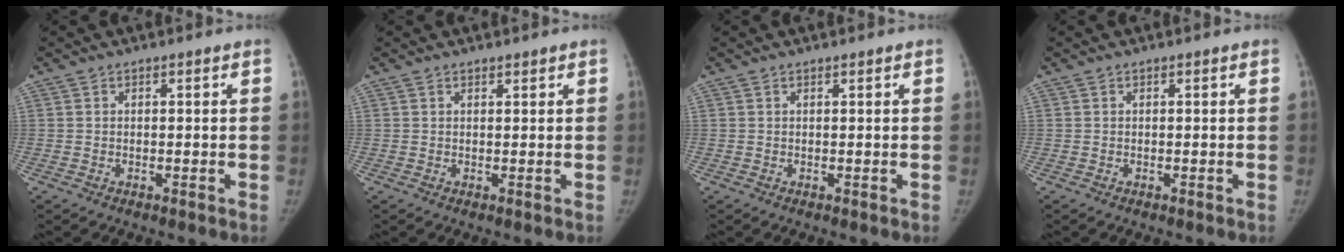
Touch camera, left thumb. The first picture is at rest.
{"total": 0.7, "force": [0.6, 0.3, 0.2], "torque": [-0.001, -0.005, 0.009]}
{"total": 0.0}
{"total": 0.0}